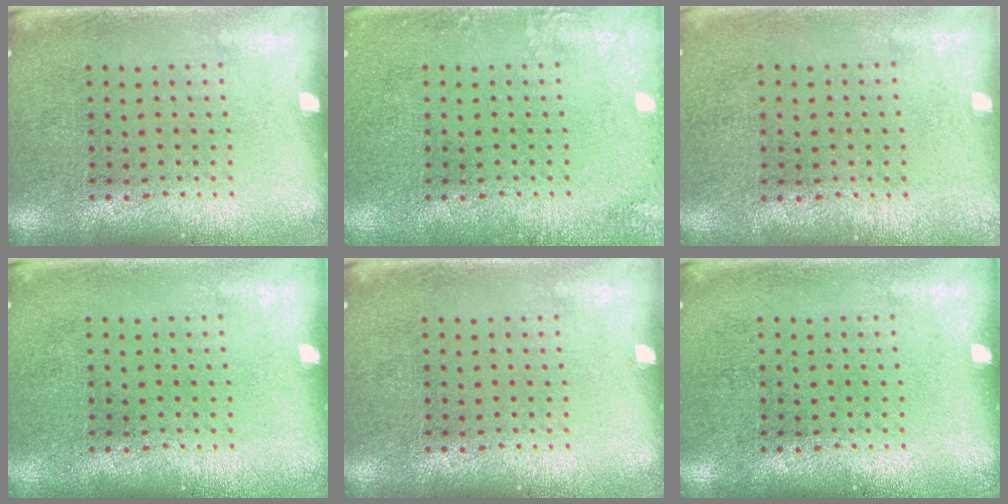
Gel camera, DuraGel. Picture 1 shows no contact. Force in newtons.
{"total": 1.5, "press": 1.5, "slide": 0.1}
{"total": 0.0}
{"total": 0.0}
{"total": 0.0}
{"total": 0.0}